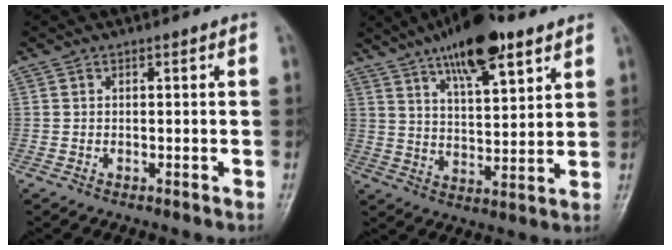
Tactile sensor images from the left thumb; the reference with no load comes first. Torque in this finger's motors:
{"motor_torque": [2.44, 1.02, 1.57, -1.18, 0.39]}